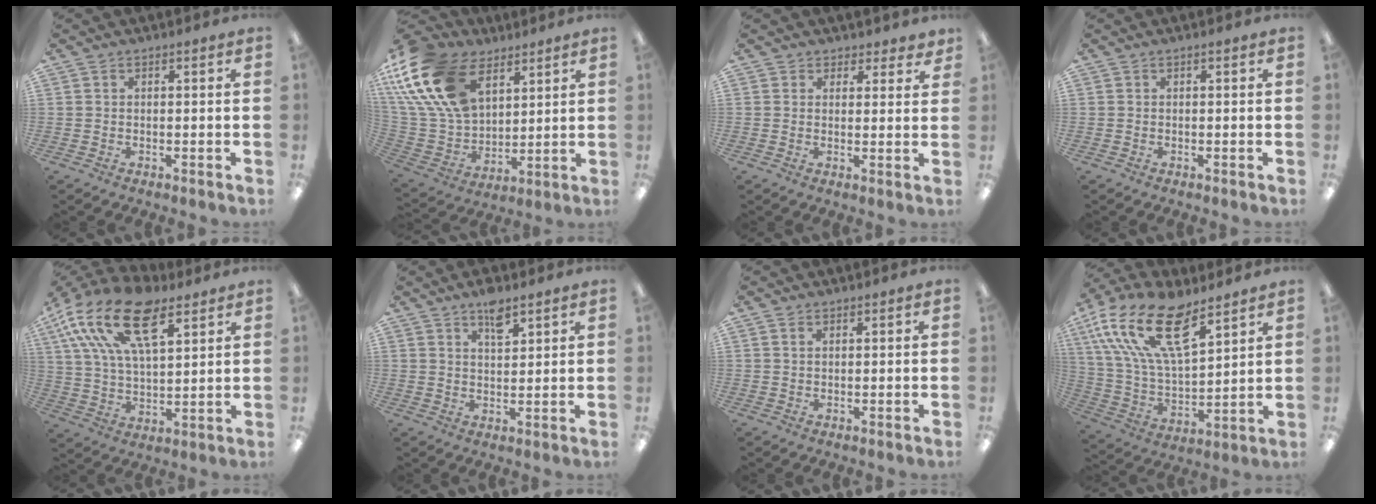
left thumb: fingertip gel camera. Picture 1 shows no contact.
{"total": 24.6, "force": [11.7, 15.5, 15.2], "torque": [-0.354, -0.046, 0.213]}
{"total": 2.8, "force": [2.0, 2.0, 0.1], "torque": [0.007, -0.008, 0.035]}
{"total": 0.0}
{"total": 20.9, "force": [11.3, 9.5, 14.8], "torque": [-0.291, -0.045, 0.198]}
{"total": 5.4, "force": [3.9, 2.1, 3.2], "torque": [-0.039, -0.023, 0.063]}
{"total": 1.2, "force": [0.8, 0.7, 0.6], "torque": [-0.014, 0.001, 0.014]}
{"total": 22.0, "force": [13.0, 9.3, 15.2], "torque": [-0.314, -0.066, 0.226]}